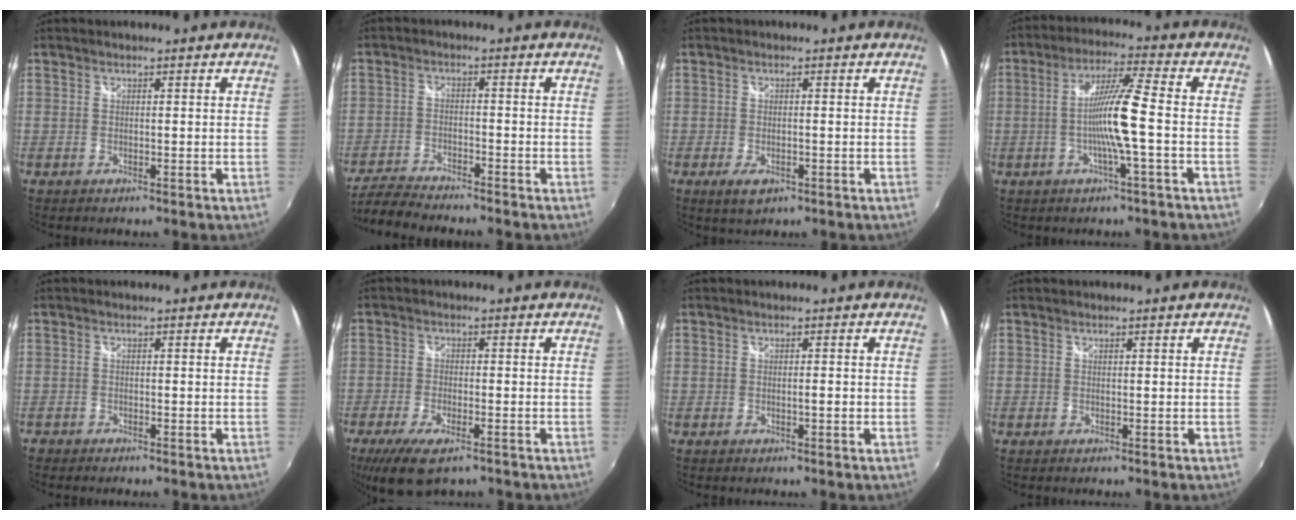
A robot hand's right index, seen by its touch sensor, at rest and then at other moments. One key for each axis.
{"total": 7.8, "fx": -7.2, "fy": 1.2, "fz": 2.7, "tx": -0.077, "ty": -0.019, "tz": -0.131}
{"total": 3.8, "fx": -1.5, "fy": 1.7, "fz": 3.0, "tx": -0.061, "ty": -0.010, "tz": -0.022}
{"total": 9.7, "fx": -1.8, "fy": -0.8, "fz": 9.5, "tx": -0.180, "ty": 0.001, "tz": -0.035}
{"total": 1.4, "fx": -1.3, "fy": 0.6, "fz": 0.0, "tx": -0.006, "ty": -0.005, "tz": -0.025}
{"total": 9.2, "fx": -6.2, "fy": 3.3, "fz": 6.0, "tx": -0.144, "ty": -0.031, "tz": -0.109}
{"total": 1.1, "fx": -0.2, "fy": 0.2, "fz": 1.1, "tx": -0.015, "ty": 0.001, "tz": -0.005}
{"total": 0.0}